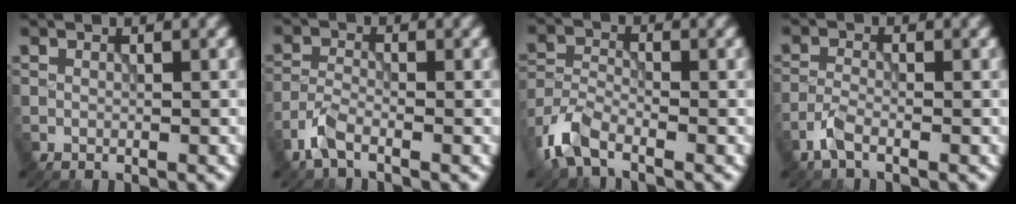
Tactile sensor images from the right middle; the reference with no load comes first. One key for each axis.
{"total": 2.7, "fx": -1.9, "fy": 0.8, "fz": 1.7, "tx": -0.043, "ty": -0.001, "tz": -0.049}
{"total": 4.4, "fx": -3.1, "fy": 1.8, "fz": 2.6, "tx": -0.058, "ty": -0.006, "tz": -0.077}
{"total": 2.1, "fx": -1.5, "fy": 0.6, "fz": 1.4, "tx": -0.036, "ty": 0.000, "tz": -0.039}